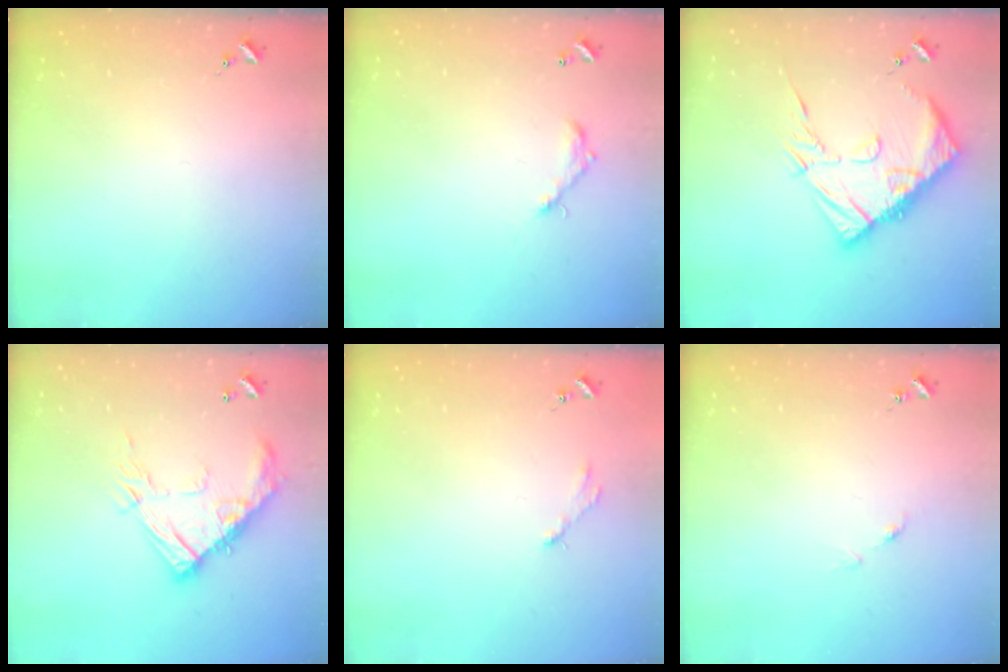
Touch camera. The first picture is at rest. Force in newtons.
{"total": 5.8, "press": 5.8, "slide": 0.3}
{"total": 16.8, "press": 16.7, "slide": 1.7}
{"total": 17.2, "press": 17.2, "slide": 1.2}
{"total": 2.8, "press": 2.8, "slide": 0.4}
{"total": 4.6, "press": 4.6, "slide": 0.4}